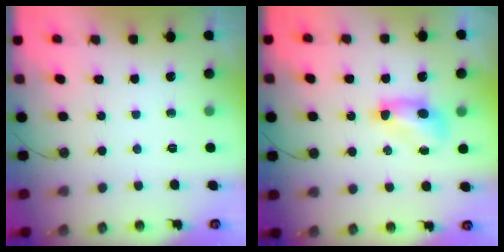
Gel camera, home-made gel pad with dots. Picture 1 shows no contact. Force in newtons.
{"total": 4.4, "press": 4.4, "slide": 0.8}